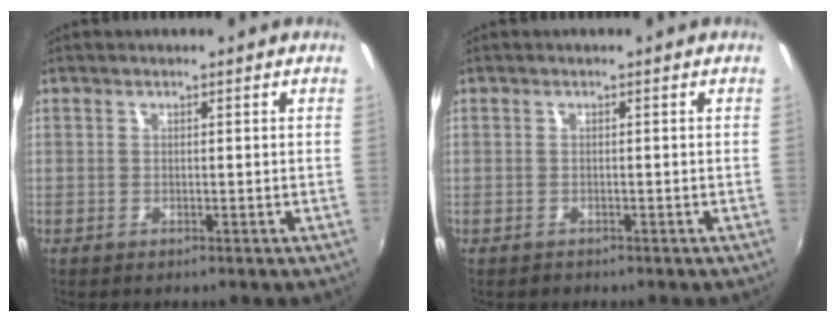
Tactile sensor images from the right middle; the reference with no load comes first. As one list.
[{"total": 0.7, "force": [-0.5, 0.4, 0.0], "torque": [-0.001, -0.001, -0.009]}]